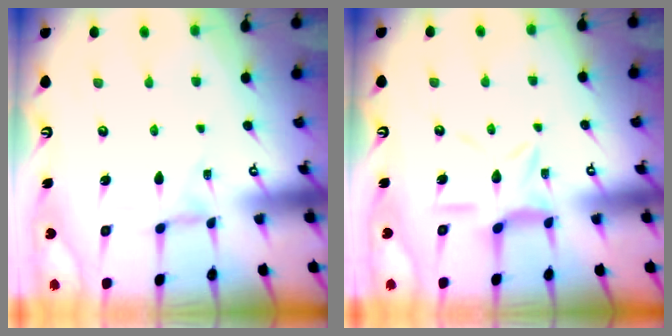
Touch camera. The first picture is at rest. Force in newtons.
{"total": 8.2, "press": 8.2, "slide": 0.7}